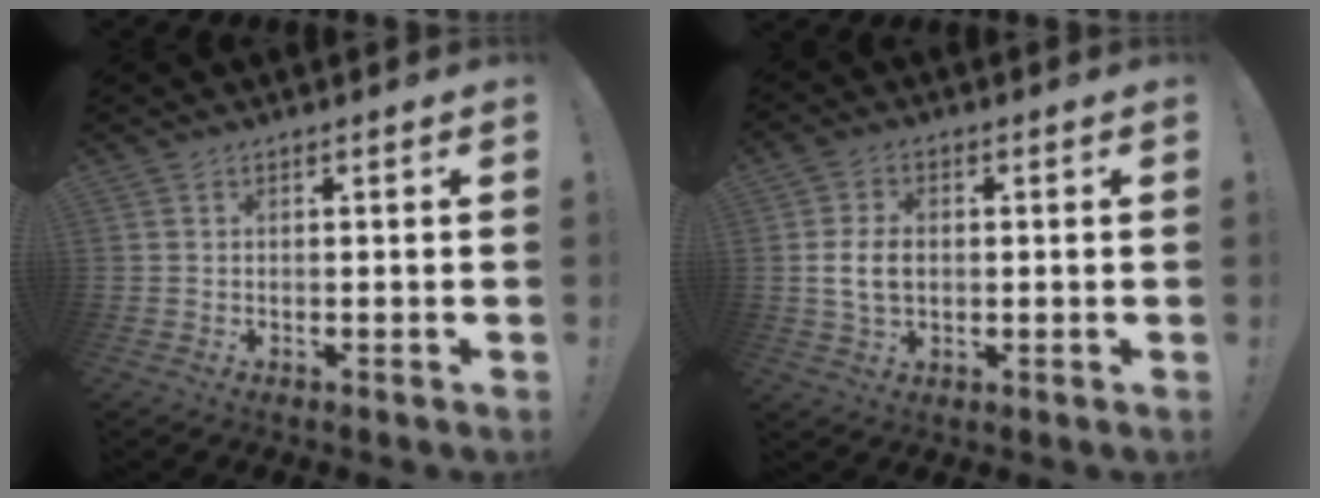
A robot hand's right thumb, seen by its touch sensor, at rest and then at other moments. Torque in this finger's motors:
{"motor_torque": [-0.23, 0.29, 0.71, 0.18, 0.04]}